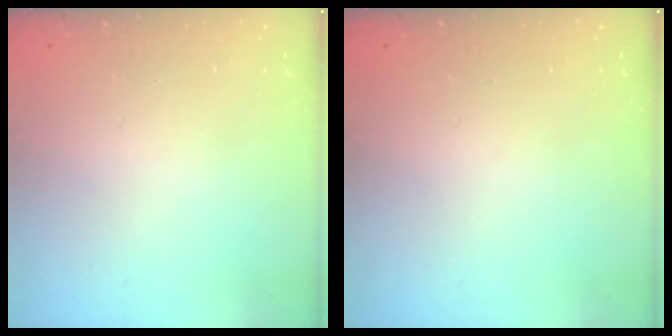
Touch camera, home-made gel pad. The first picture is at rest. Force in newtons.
{"total": 0.0}